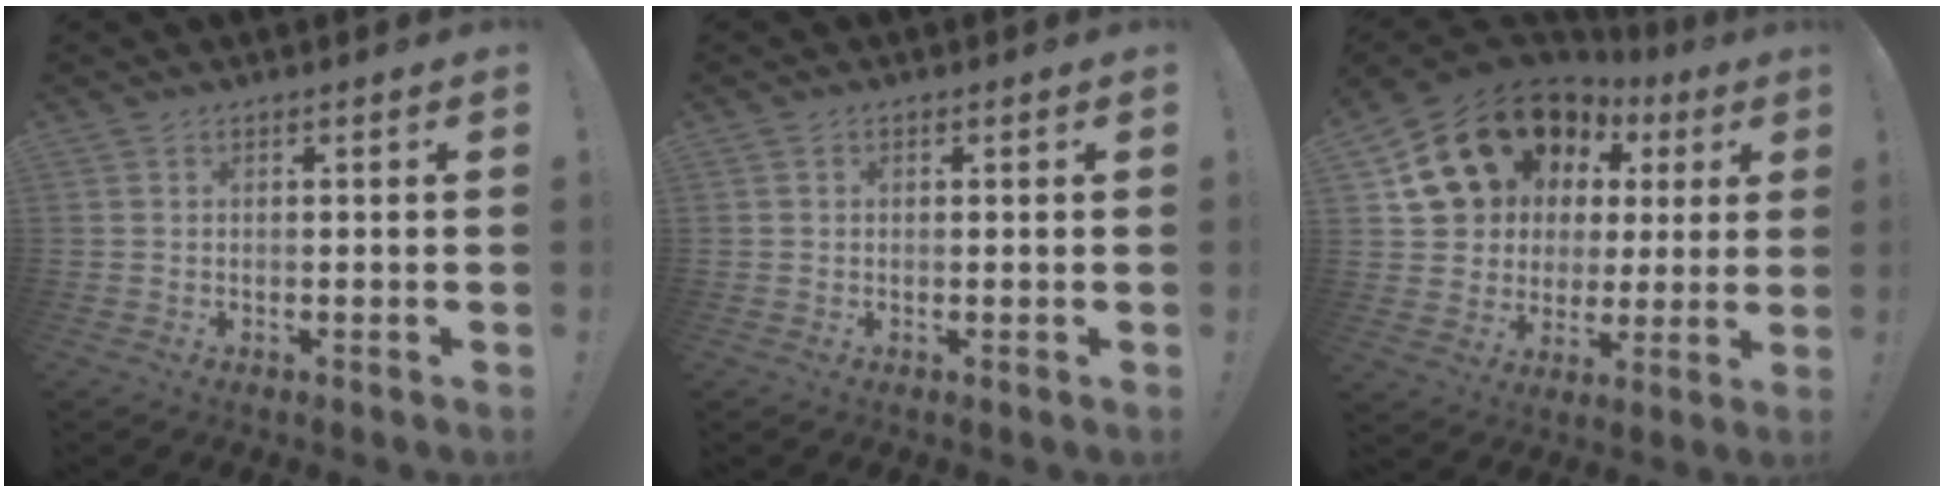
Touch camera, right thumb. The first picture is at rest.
{"total": 0.5, "force": [0.1, 0.5, 0.2], "torque": [0.001, 0.001, 0.000]}
{"total": 18.7, "force": [10.7, 13.2, 7.8], "torque": [-0.121, -0.068, 0.221]}